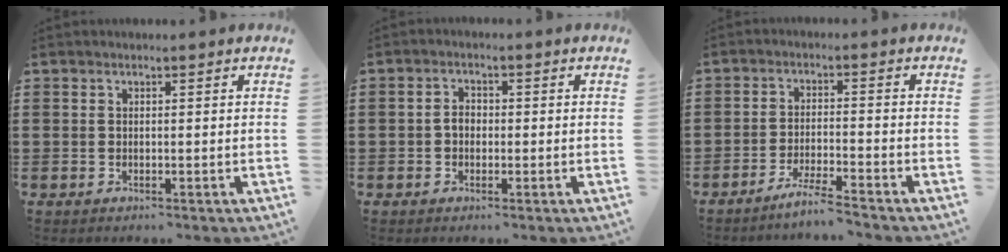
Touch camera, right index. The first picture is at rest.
{"total": 2.1, "force": [-0.4, 1.5, 1.5], "torque": [-0.029, 0.004, -0.009]}
{"total": 4.1, "force": [-3.8, -0.5, 1.6], "torque": [-0.035, -0.008, -0.074]}